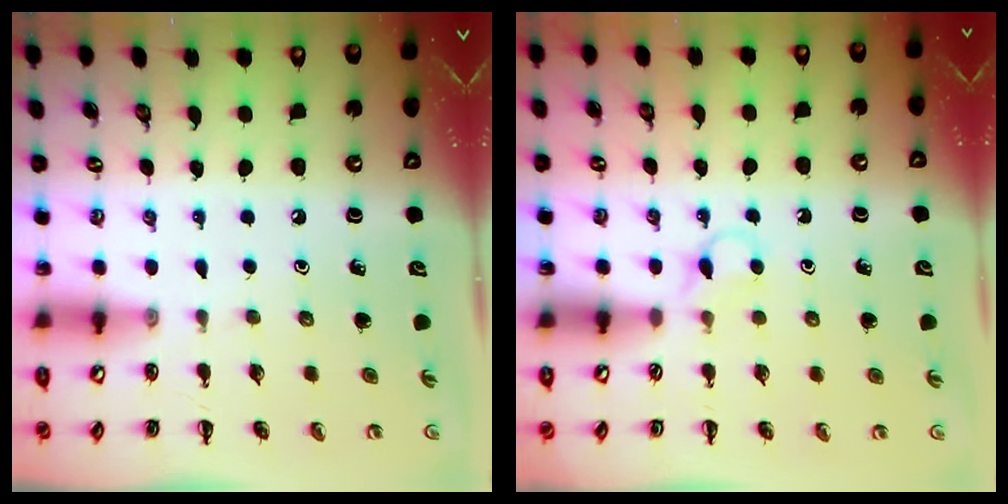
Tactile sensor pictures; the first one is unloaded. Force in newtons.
{"total": 2.8, "press": 2.7, "slide": 0.8}